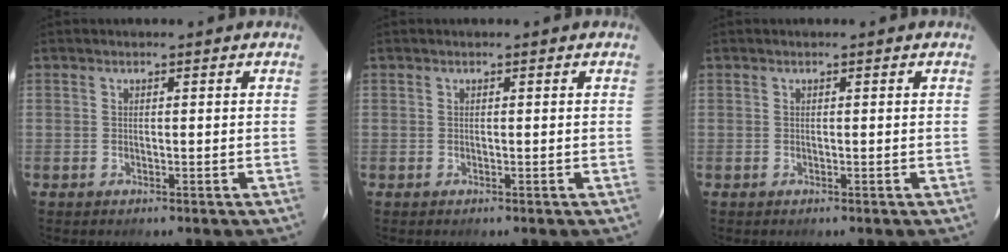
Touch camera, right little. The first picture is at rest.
{"total": 0.0}
{"total": 0.0}